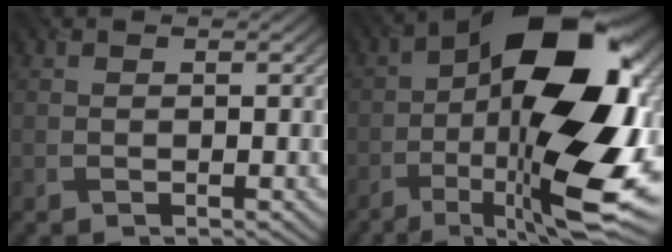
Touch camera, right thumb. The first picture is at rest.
{"total": 19.2, "force": [-3.6, 7.6, 17.3], "torque": [-0.266, 0.018, -0.071]}